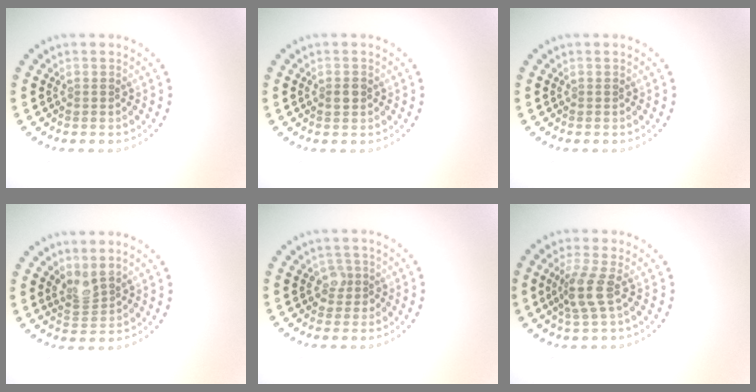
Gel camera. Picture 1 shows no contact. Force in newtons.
{"total": 1.2, "press": 1.1, "slide": 0.2}
{"total": 0.0}
{"total": 2.0, "press": 1.6, "slide": 1.3}
{"total": 1.7, "press": 1.4, "slide": 0.9}
{"total": 2.6, "press": 2.0, "slide": 1.6}